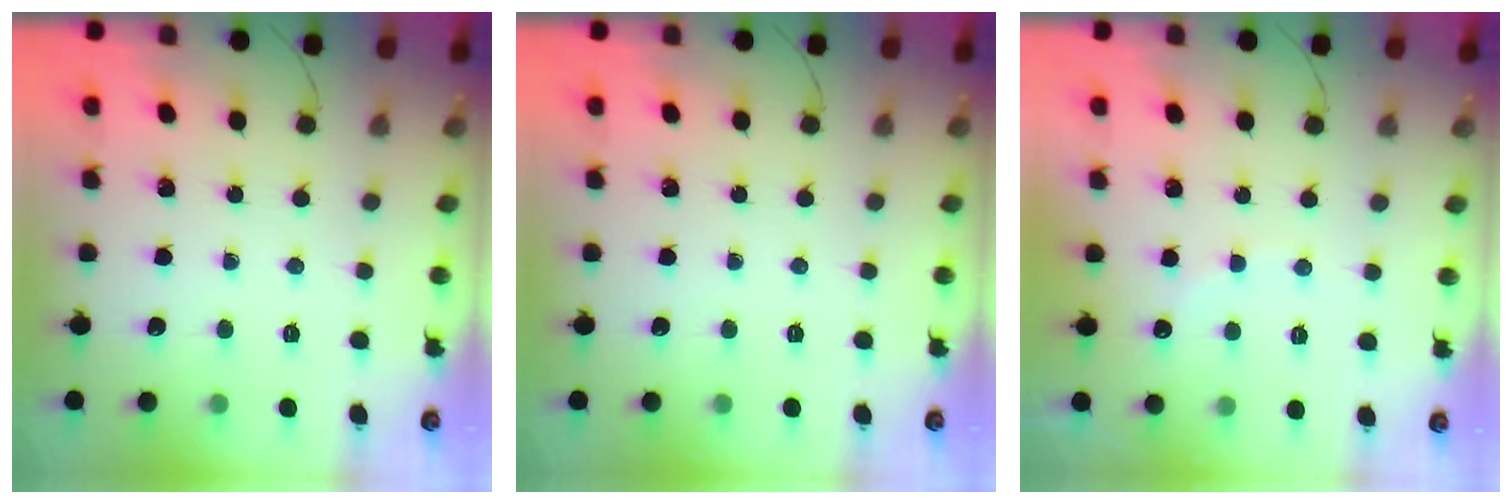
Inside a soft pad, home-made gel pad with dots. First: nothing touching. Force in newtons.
{"total": 0.0}
{"total": 5.5, "press": 5.4, "slide": 0.8}